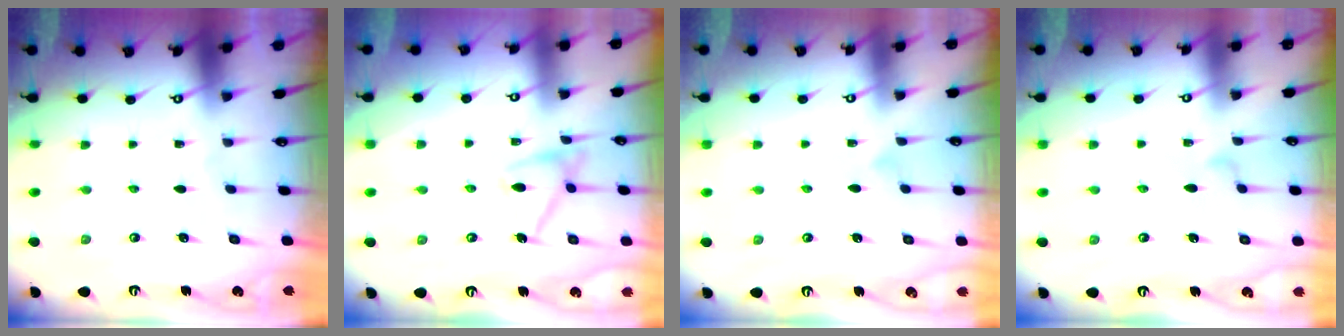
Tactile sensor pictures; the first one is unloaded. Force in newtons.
{"total": 13.9, "press": 13.9, "slide": 0.5}
{"total": 4.4, "press": 4.4, "slide": 0.3}
{"total": 8.6, "press": 8.6, "slide": 0.5}